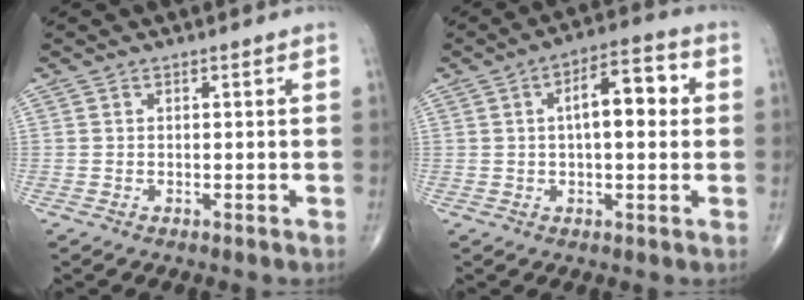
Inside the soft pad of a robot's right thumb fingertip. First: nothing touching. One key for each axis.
{"total": 10.2, "fx": 1.7, "fy": 4.3, "fz": 9.1, "tx": -0.123, "ty": 0.021, "tz": 0.018}